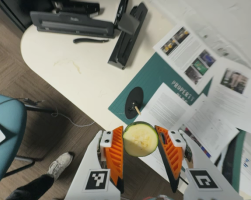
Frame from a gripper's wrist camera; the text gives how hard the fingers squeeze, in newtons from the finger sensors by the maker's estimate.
{"total": 9.1, "left": 9.5, "right": 8.8}